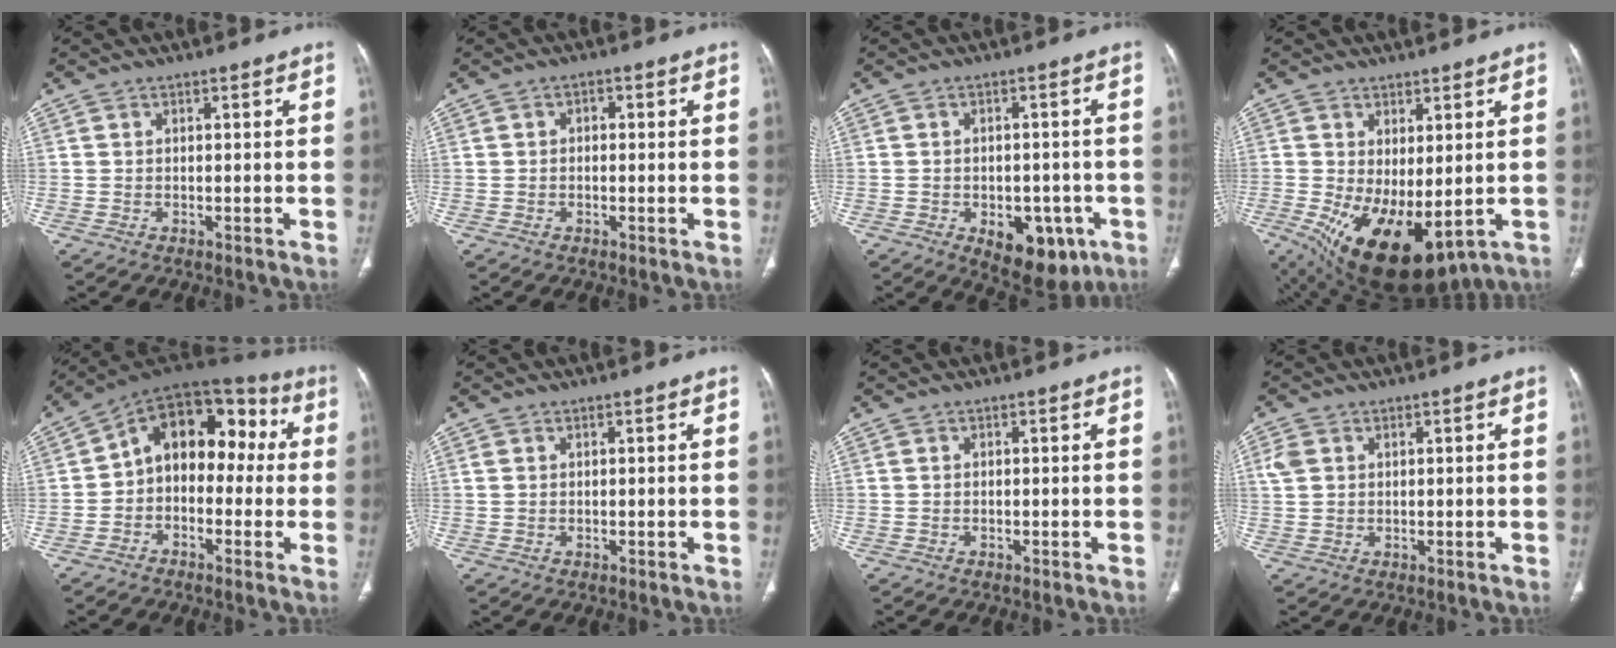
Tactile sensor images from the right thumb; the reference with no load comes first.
{"total": 1.4, "force": [0.1, 1.0, 1.0], "torque": [-0.007, 0.005, -0.004]}
{"total": 11.6, "force": [-4.7, 6.8, 8.2], "torque": [-0.074, 0.013, -0.049]}
{"total": 14.5, "force": [-2.9, 7.1, 12.3], "torque": [-0.207, -0.019, -0.016]}
{"total": 15.2, "force": [0.8, 10.1, 11.3], "torque": [-0.115, 0.059, -0.006]}
{"total": 0.8, "force": [0.5, 0.4, 0.4], "torque": [-0.008, 0.006, 0.013]}
{"total": 0.0}
{"total": 3.0, "force": [1.2, 2.2, 1.6], "torque": [-0.036, 0.003, 0.031]}